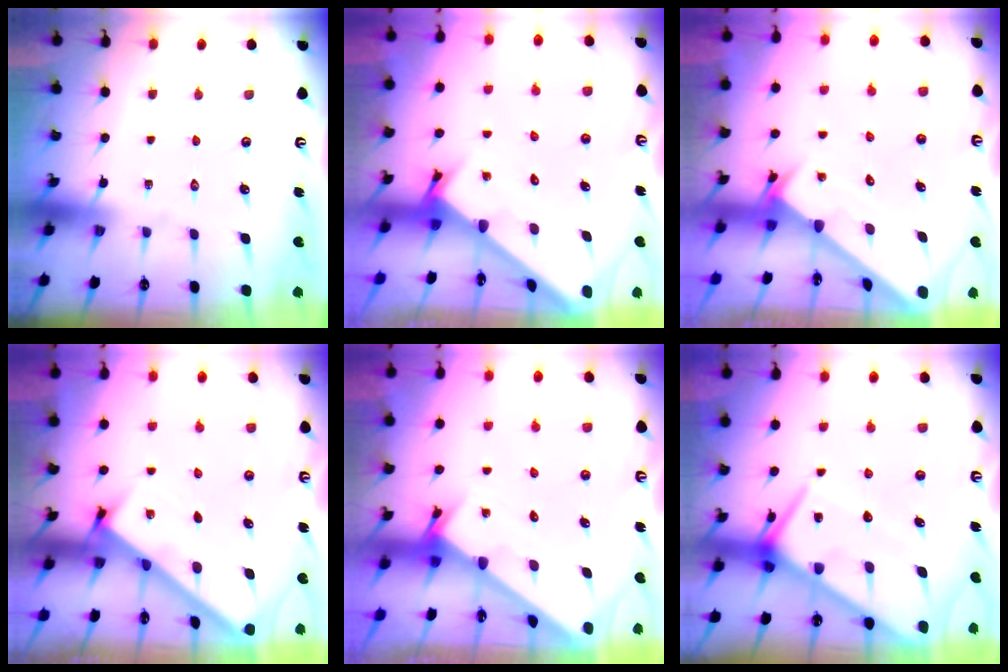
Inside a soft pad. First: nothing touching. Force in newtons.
{"total": 2.6, "press": 2.6, "slide": 0.3}
{"total": 2.2, "press": 2.2, "slide": 0.2}
{"total": 2.5, "press": 2.5, "slide": 0.3}
{"total": 1.5, "press": 1.5, "slide": 0.1}
{"total": 10.8, "press": 10.7, "slide": 0.9}